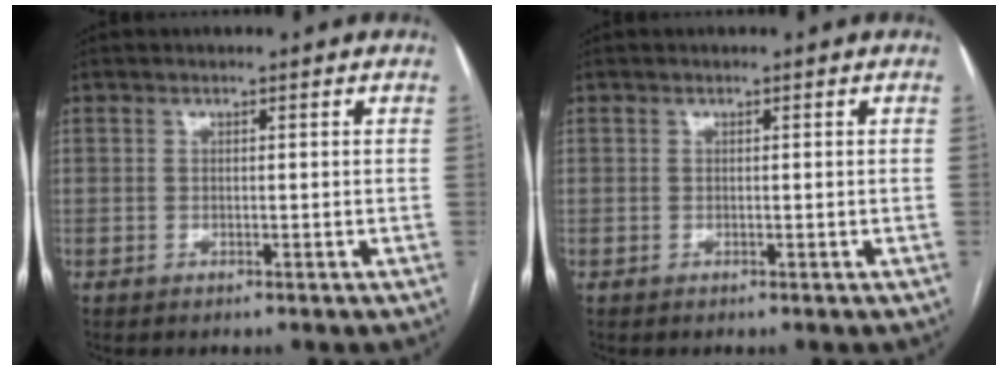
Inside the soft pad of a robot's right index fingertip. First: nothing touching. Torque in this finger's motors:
{"motor_torque": [0.00, 0.00, 0.00, 0.00]}